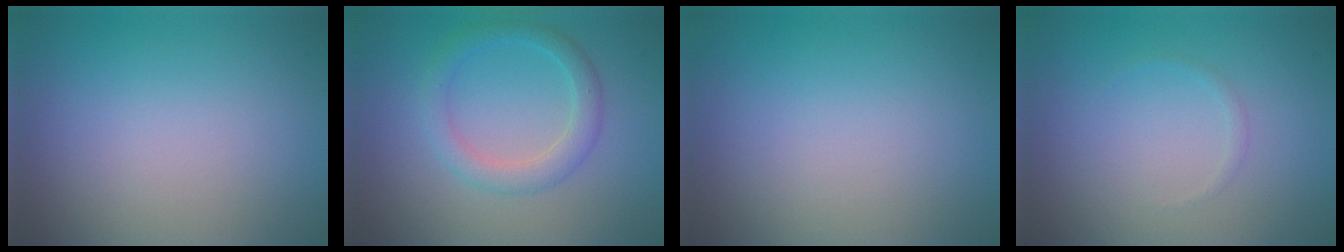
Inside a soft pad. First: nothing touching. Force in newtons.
{"total": 2.8, "press": 2.8, "slide": 0.0}
{"total": 0.0}
{"total": 0.5, "press": 0.5, "slide": 0.0}